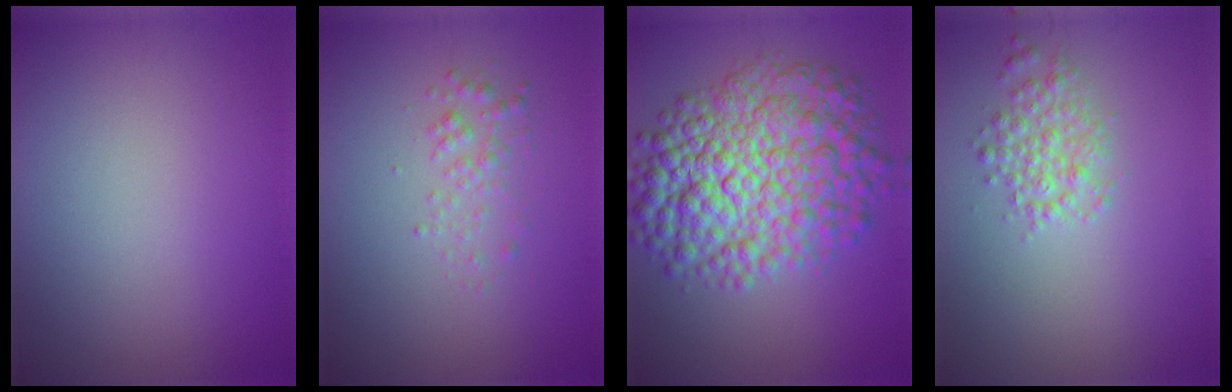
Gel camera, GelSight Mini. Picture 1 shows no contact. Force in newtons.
{"total": 1.5, "press": 1.5, "slide": 0.1}
{"total": 10.8, "press": 10.8, "slide": 0.1}
{"total": 2.4, "press": 2.4, "slide": 0.1}